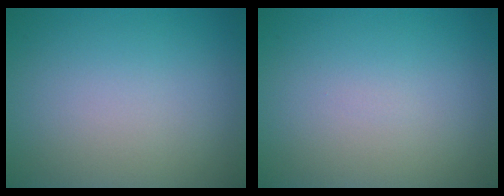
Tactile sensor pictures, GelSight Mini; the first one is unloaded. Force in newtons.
{"total": 0.0}